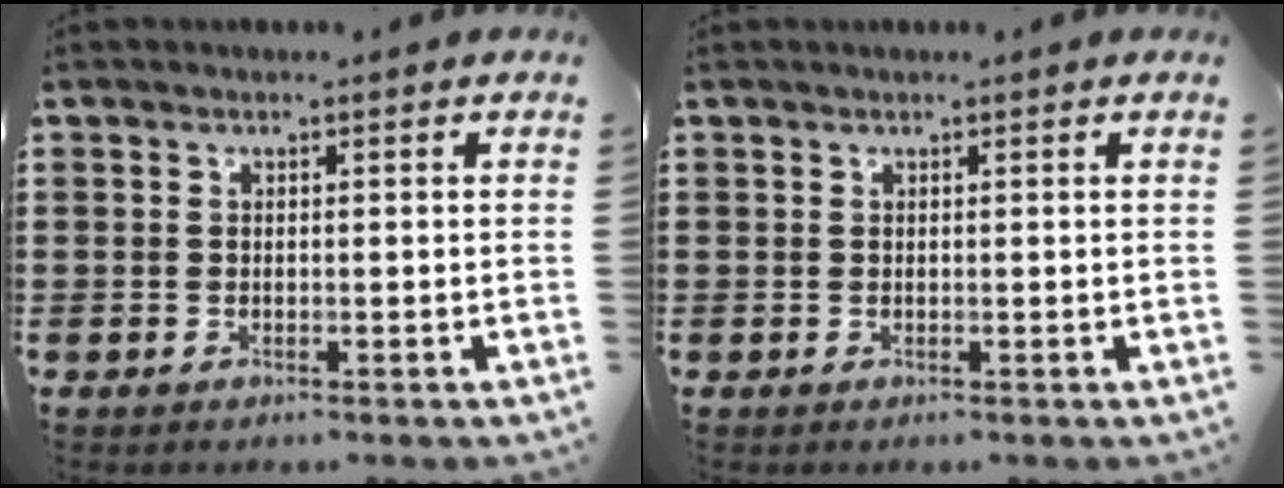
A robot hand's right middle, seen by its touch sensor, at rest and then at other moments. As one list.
[{"total": 0.0}]